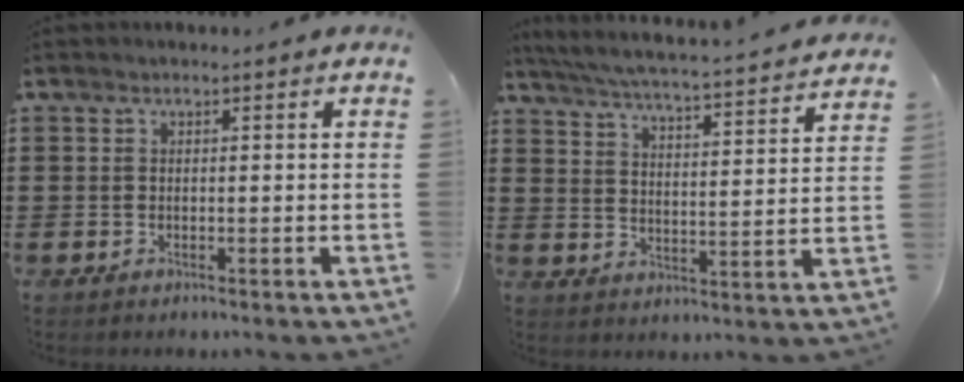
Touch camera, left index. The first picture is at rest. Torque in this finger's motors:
{"motor_torque": [2.14, 0.00, 0.18, 0.09]}